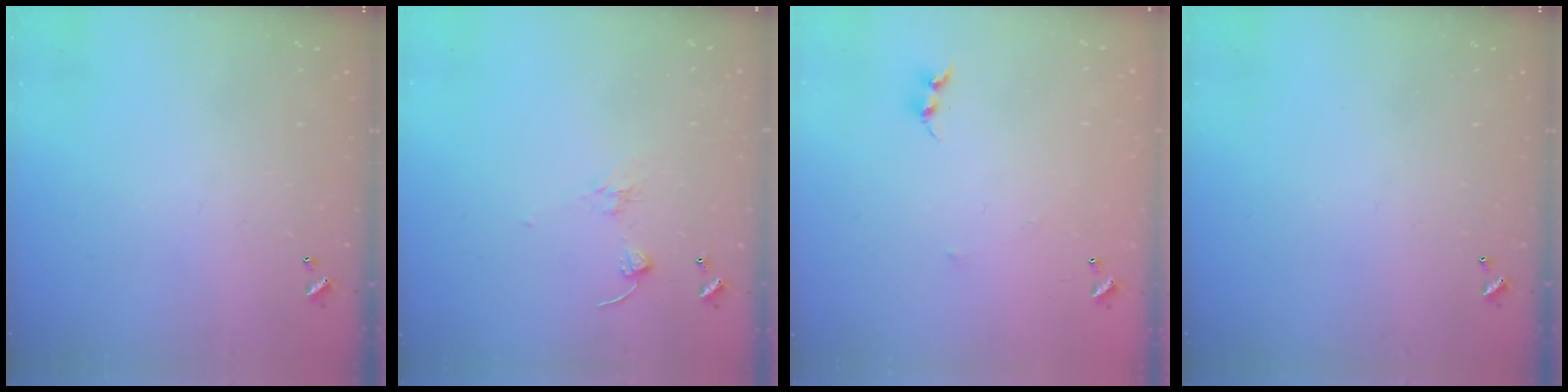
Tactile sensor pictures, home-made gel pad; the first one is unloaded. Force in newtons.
{"total": 1.7, "press": 1.5, "slide": 0.7}
{"total": 6.2, "press": 6.2, "slide": 0.7}
{"total": 0.0}